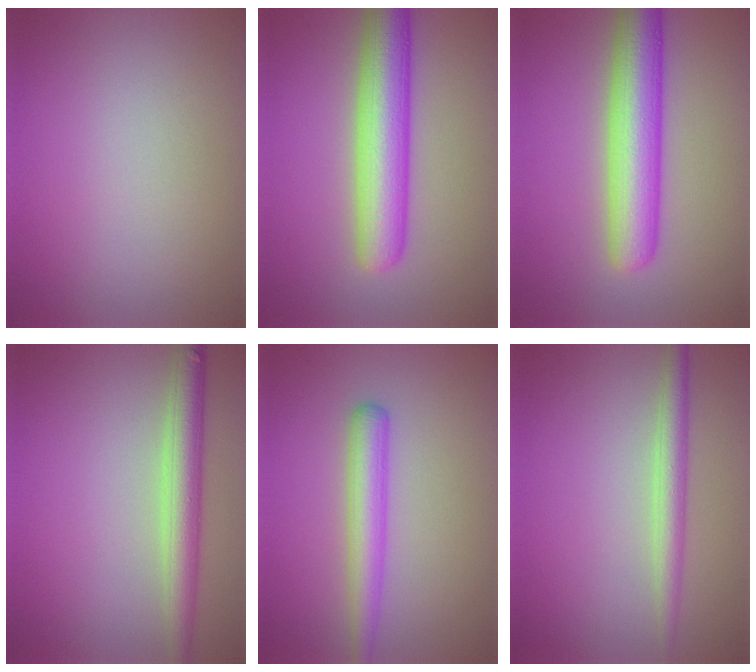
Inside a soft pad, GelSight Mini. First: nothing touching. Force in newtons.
{"total": 7.4, "press": 7.4, "slide": 0.2}
{"total": 7.4, "press": 7.4, "slide": 0.2}
{"total": 4.3, "press": 4.3, "slide": 0.2}
{"total": 3.4, "press": 3.4, "slide": 0.2}
{"total": 2.7, "press": 2.7, "slide": 0.0}